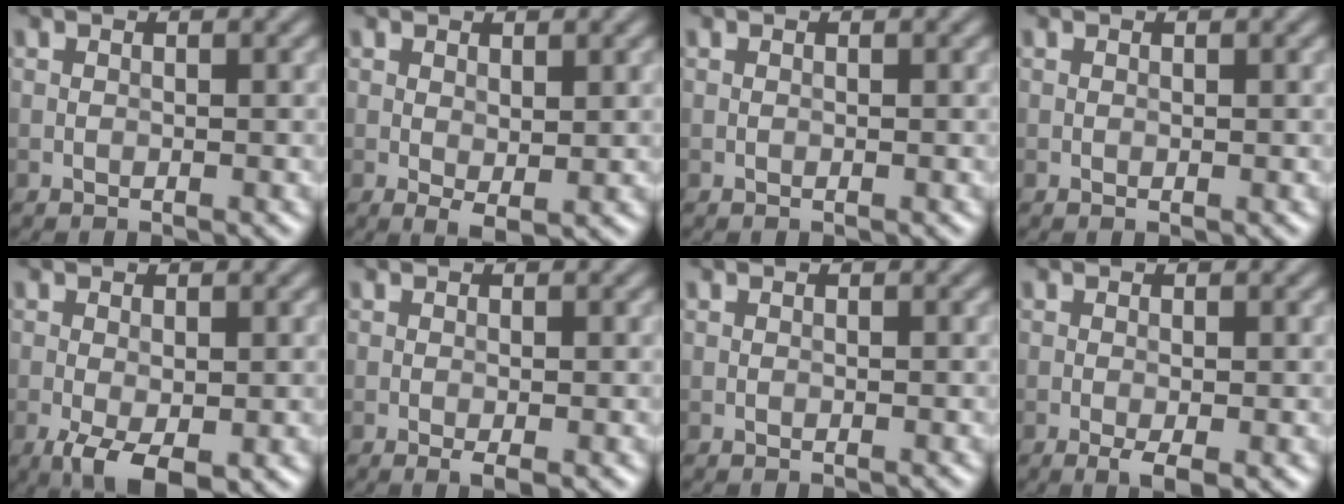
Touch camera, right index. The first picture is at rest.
{"total": 1.4, "force": [0.3, 0.6, 1.3], "torque": [-0.020, -0.006, 0.008]}
{"total": 0.0}
{"total": 0.0}
{"total": 4.7, "force": [-1.9, 2.0, 3.8], "torque": [-0.073, -0.015, -0.028]}
{"total": 1.3, "force": [-0.5, 0.2, 1.3], "torque": [-0.020, -0.006, -0.007]}
{"total": 0.0}
{"total": 2.4, "force": [-0.9, 0.5, 2.1], "torque": [-0.039, -0.007, -0.015]}